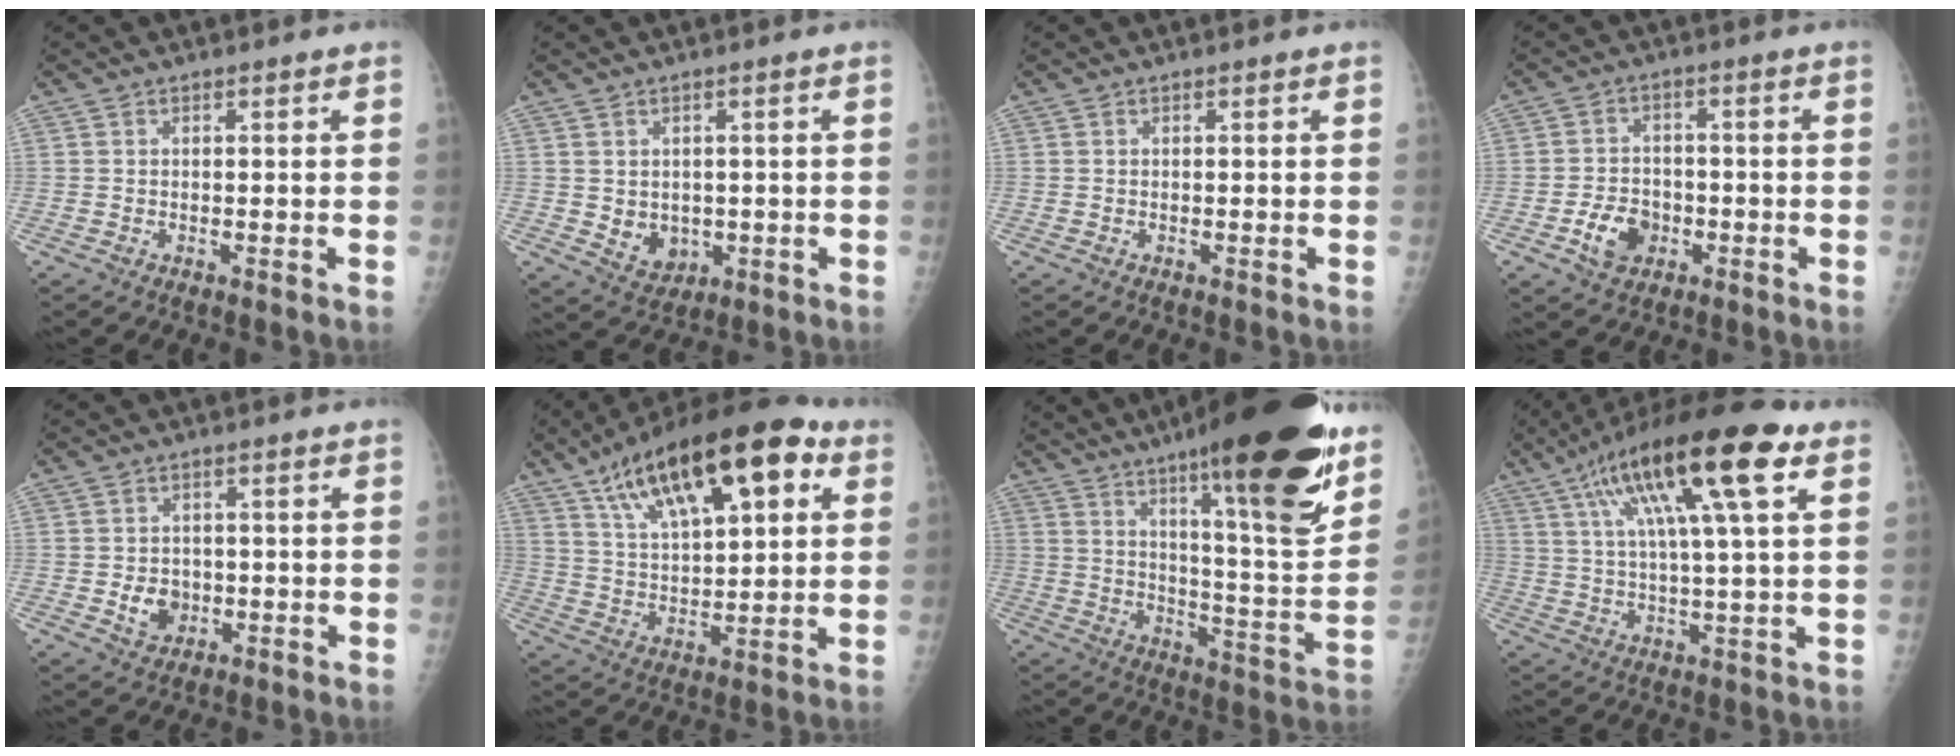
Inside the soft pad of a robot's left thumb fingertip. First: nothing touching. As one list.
[{"total": 5.5, "force": [-0.4, 4.5, 3.0], "torque": [-0.025, -0.005, 0.011]}, {"total": 0.0}, {"total": 6.8, "force": [-2.7, 5.1, 3.6], "torque": [-0.045, 0.017, -0.044]}, {"total": 4.9, "force": [-0.9, 4.1, 2.6], "torque": [-0.022, 0.005, -0.009]}, {"total": 23.1, "force": [11.2, 9.2, 17.9], "torque": [-0.267, -0.009, 0.188]}, {"total": 27.6, "force": [17.2, 5.1, 21.0], "torque": [-0.291, -0.072, 0.262]}, {"total": 21.1, "force": [9.4, 4.5, 18.4], "torque": [-0.313, 0.005, 0.154]}]